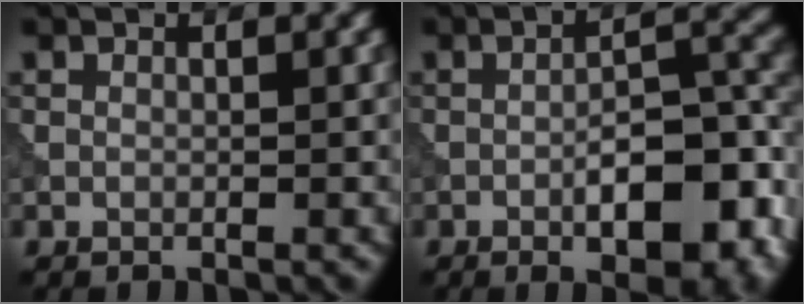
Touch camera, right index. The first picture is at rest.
{"total": 9.5, "force": [-3.8, 3.6, 8.0], "torque": [-0.108, 0.007, -0.050]}